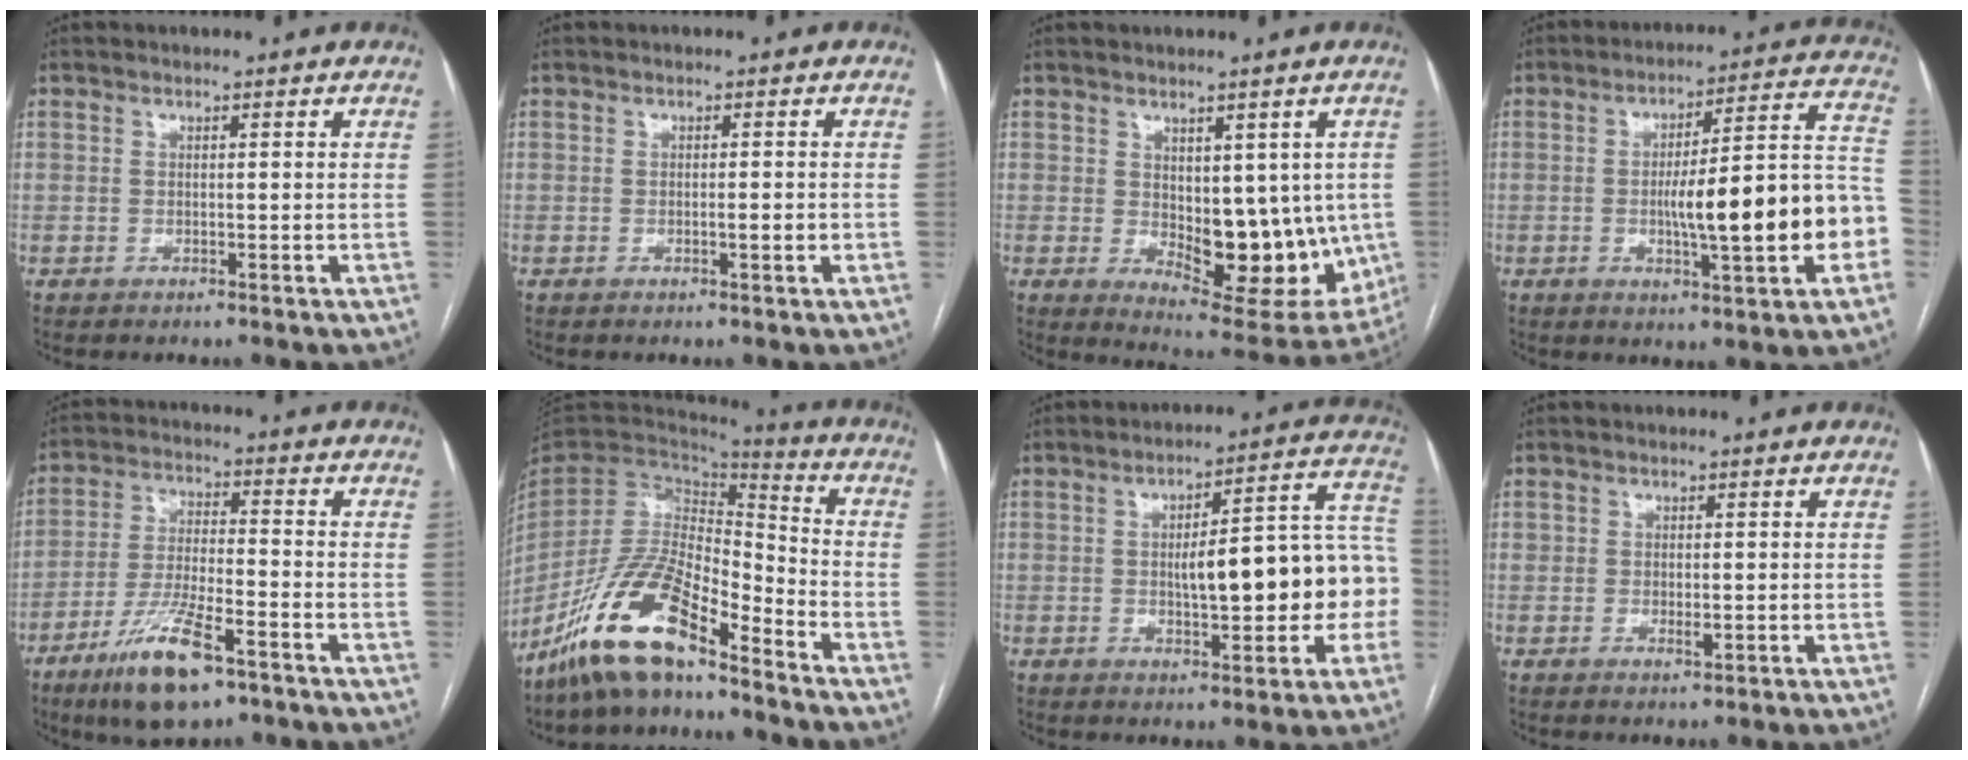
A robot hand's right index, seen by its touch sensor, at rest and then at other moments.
{"total": 1.3, "force": [-0.3, 0.3, 1.3], "torque": [-0.021, 0.000, -0.004]}
{"total": 14.7, "force": [-0.9, 7.0, 12.8], "torque": [-0.161, -0.012, 0.011]}
{"total": 17.5, "force": [-3.5, 2.5, 17.0], "torque": [-0.214, 0.030, -0.044]}
{"total": 12.0, "force": [-7.3, 2.6, 9.1], "torque": [-0.177, -0.018, -0.129]}
{"total": 15.1, "force": [-11.2, 3.9, 9.3], "torque": [-0.182, 0.008, -0.212]}
{"total": 15.8, "force": [-1.3, 4.1, 15.2], "torque": [-0.192, 0.044, -0.009]}
{"total": 1.4, "force": [-0.1, 0.8, 1.1], "torque": [-0.016, -0.003, -0.001]}